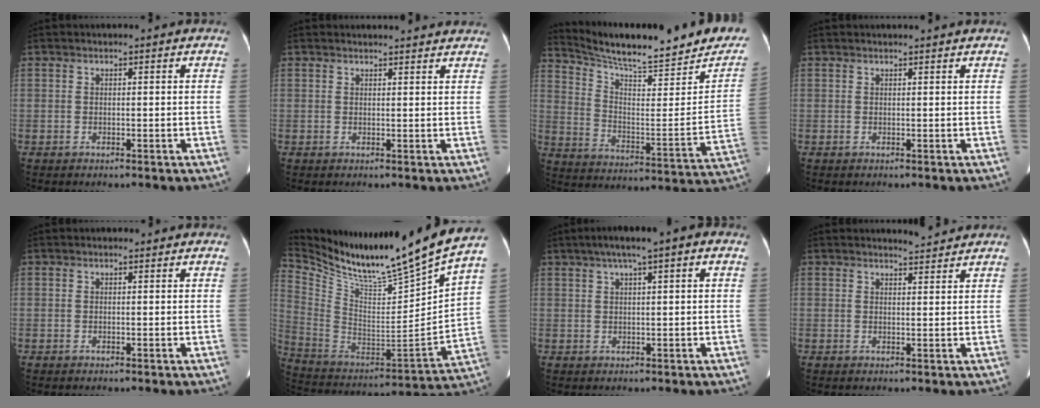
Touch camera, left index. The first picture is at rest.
{"total": 7.5, "force": [7.3, 1.0, 1.7], "torque": [-0.013, 0.013, 0.068]}
{"total": 23.2, "force": [20.5, 3.0, 10.4], "torque": [-0.164, -0.058, 0.285]}
{"total": 2.4, "force": [2.3, -0.2, 0.7], "torque": [-0.009, 0.012, 0.029]}
{"total": 0.0}
{"total": 24.2, "force": [20.8, -1.4, 12.2], "torque": [-0.228, -0.076, 0.342]}
{"total": 6.4, "force": [3.3, 0.6, 5.5], "torque": [-0.087, 0.033, 0.049]}
{"total": 2.1, "force": [2.1, -0.1, -0.1], "torque": [-0.005, -0.004, 0.033]}